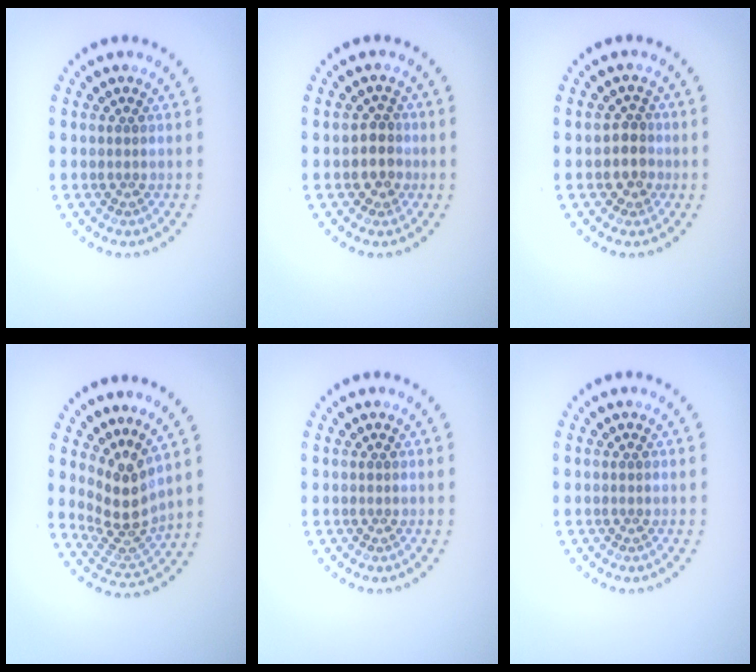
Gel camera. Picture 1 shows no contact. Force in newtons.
{"total": 2.4, "press": 2.1, "slide": 1.1}
{"total": 2.4, "press": 2.2, "slide": 1.1}
{"total": 3.8, "press": 2.9, "slide": 2.6}
{"total": 0.0}
{"total": 0.0}